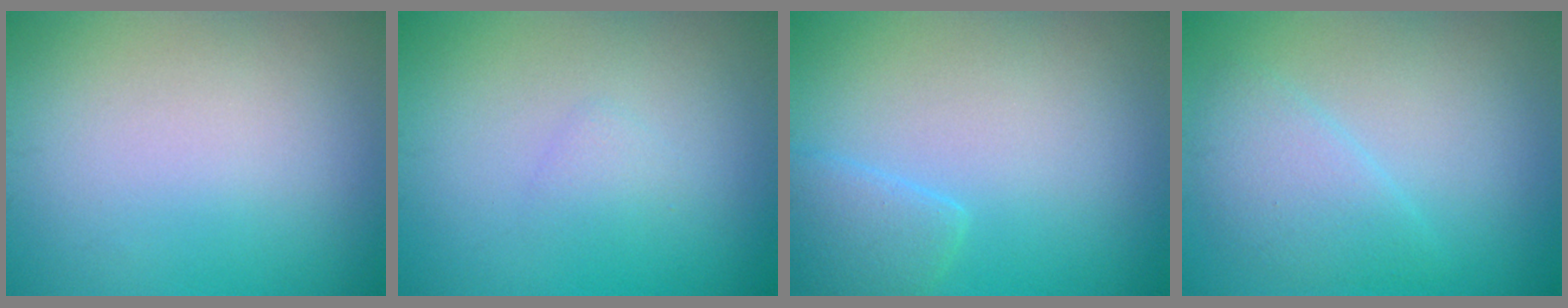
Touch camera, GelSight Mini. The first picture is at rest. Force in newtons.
{"total": 1.0, "press": 1.0, "slide": 0.1}
{"total": 2.3, "press": 2.3, "slide": 0.1}
{"total": 3.0, "press": 3.0, "slide": 0.1}